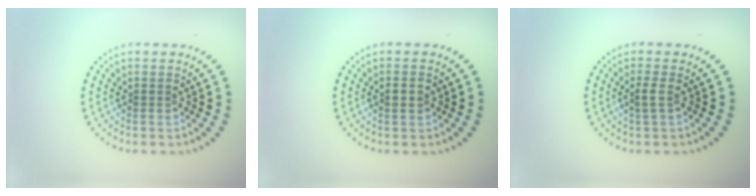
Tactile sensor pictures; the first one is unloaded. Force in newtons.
{"total": 1.0, "press": 0.9, "slide": 0.1}
{"total": 0.9, "press": 0.8, "slide": 0.4}